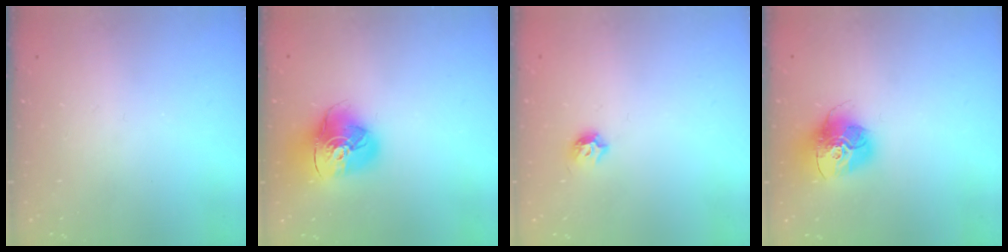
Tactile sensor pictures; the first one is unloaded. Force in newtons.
{"total": 15.7, "press": 15.6, "slide": 1.9}
{"total": 4.4, "press": 4.3, "slide": 0.9}
{"total": 15.6, "press": 15.5, "slide": 1.4}